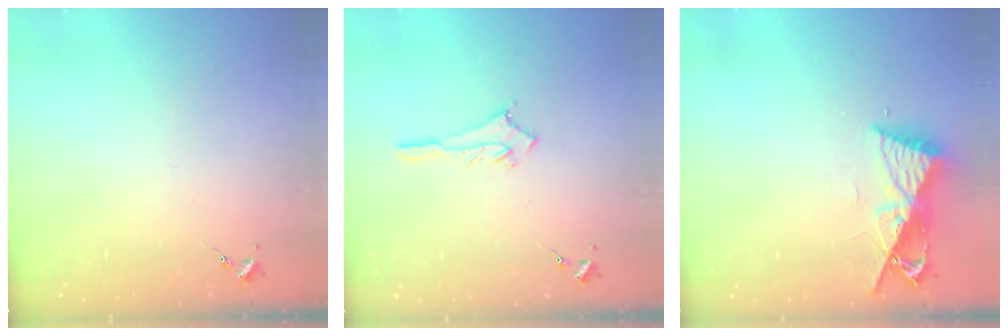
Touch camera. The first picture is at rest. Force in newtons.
{"total": 2.8, "press": 2.8, "slide": 0.4}
{"total": 9.2, "press": 9.1, "slide": 0.9}